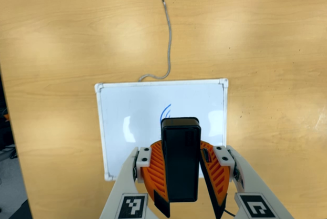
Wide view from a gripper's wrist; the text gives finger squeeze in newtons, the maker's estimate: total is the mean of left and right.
{"total": 9.0, "left": 8.9, "right": 9.1}